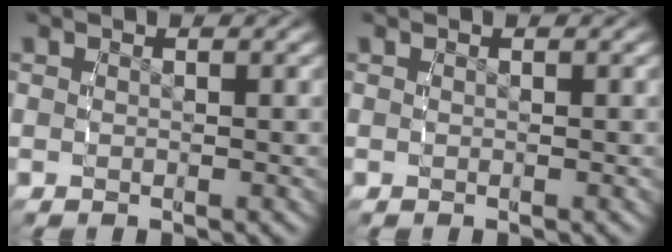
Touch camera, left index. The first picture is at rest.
{"total": 0.7, "force": [0.2, -0.5, -0.4], "torque": [0.012, 0.003, 0.004]}